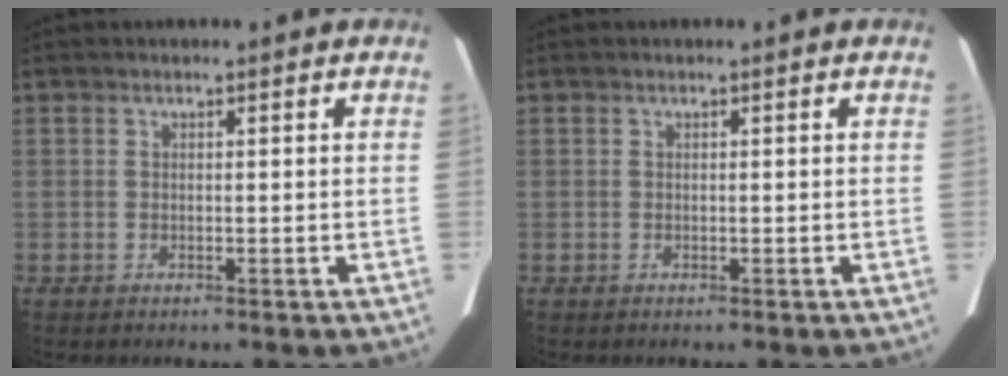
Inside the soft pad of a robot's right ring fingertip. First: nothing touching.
{"total": 0.0}